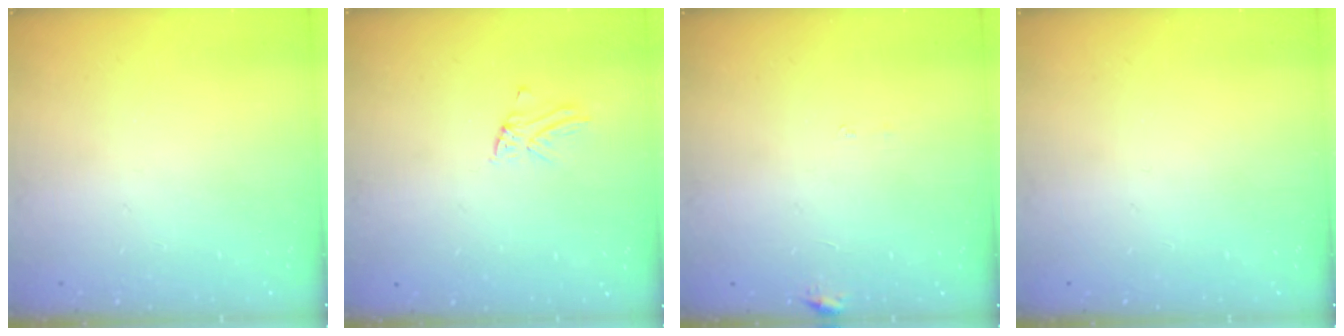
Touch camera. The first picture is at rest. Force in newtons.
{"total": 1.4, "press": 1.4, "slide": 0.1}
{"total": 6.1, "press": 6.1, "slide": 0.5}
{"total": 0.0}